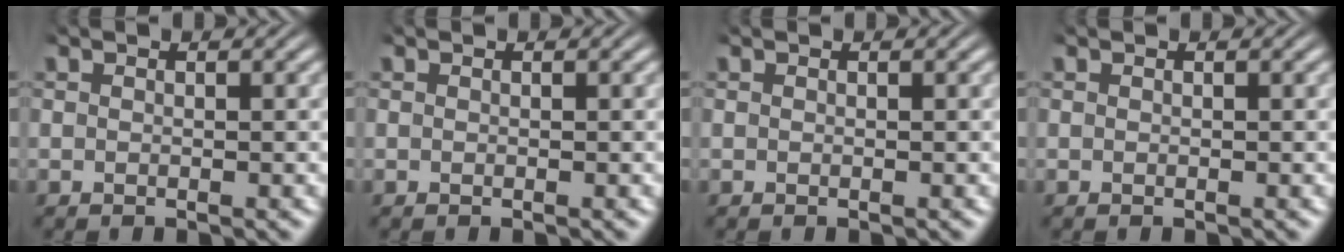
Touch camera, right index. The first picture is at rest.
{"total": 0.0}
{"total": 0.0}
{"total": 0.0}